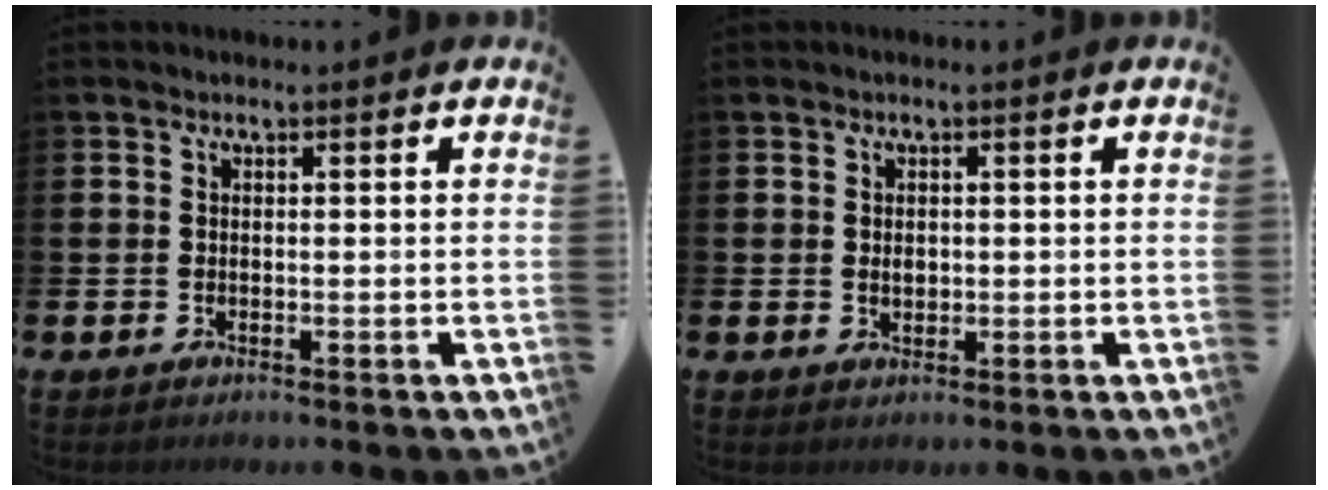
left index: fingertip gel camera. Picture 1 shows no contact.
{"total": 1.2, "force": [0.2, 0.9, 0.8], "torque": [-0.007, 0.003, -0.001]}